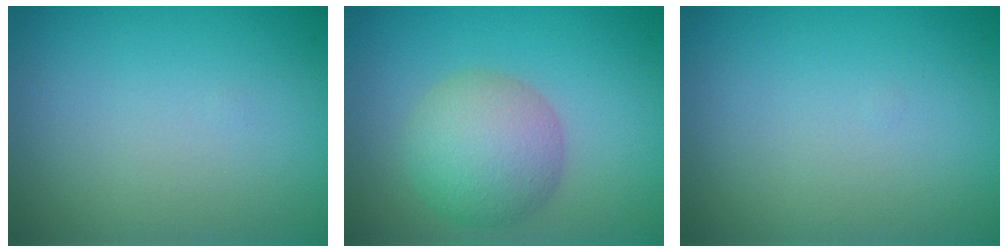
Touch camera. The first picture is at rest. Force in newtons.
{"total": 5.2, "press": 5.2, "slide": 0.3}
{"total": 0.0}